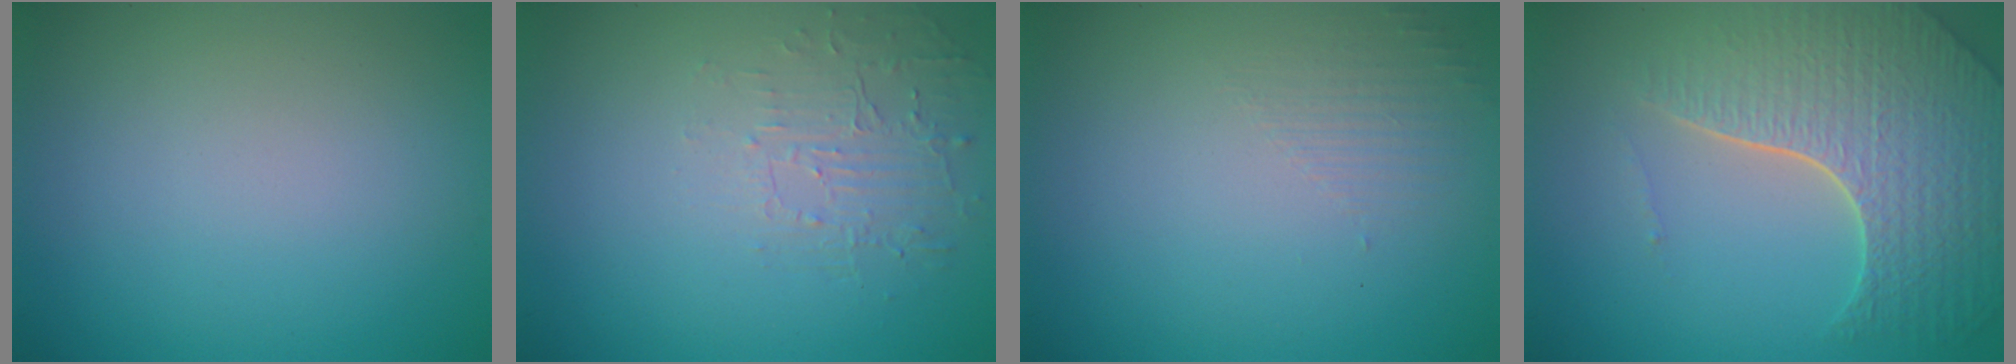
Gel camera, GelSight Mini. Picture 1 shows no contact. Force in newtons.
{"total": 1.8, "press": 0.7, "slide": 1.7}
{"total": 1.3, "press": 0.1, "slide": 1.3}
{"total": 7.6, "press": 5.6, "slide": 5.1}